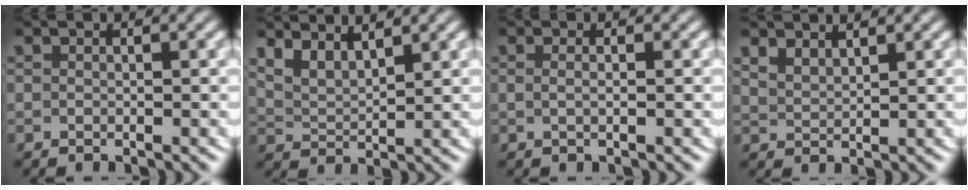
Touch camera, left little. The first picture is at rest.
{"total": 4.9, "force": [2.6, 3.4, 2.4], "torque": [-0.061, -0.006, 0.038]}
{"total": 0.9, "force": [-0.2, 0.0, 0.8], "torque": [-0.021, -0.008, 0.000]}
{"total": 2.2, "force": [1.9, 0.7, 0.8], "torque": [-0.023, -0.010, 0.044]}